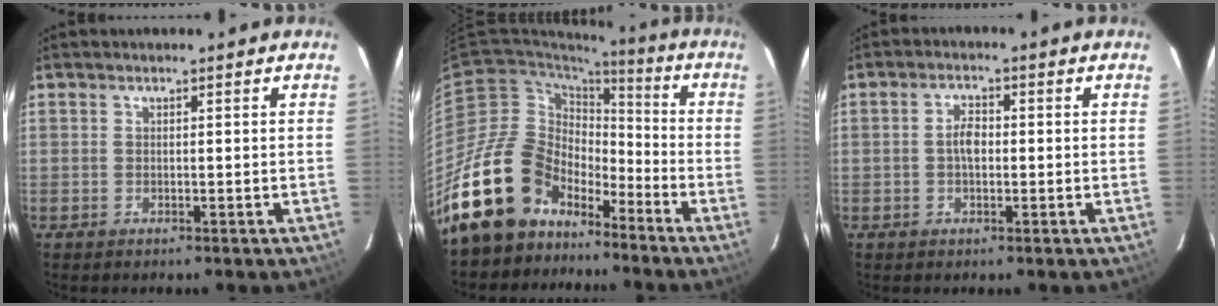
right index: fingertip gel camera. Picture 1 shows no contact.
{"total": 19.0, "force": [-13.4, 11.6, 6.7], "torque": [-0.148, 0.021, -0.226]}
{"total": 3.2, "force": [-0.2, 1.8, 2.6], "torque": [-0.049, 0.007, -0.003]}